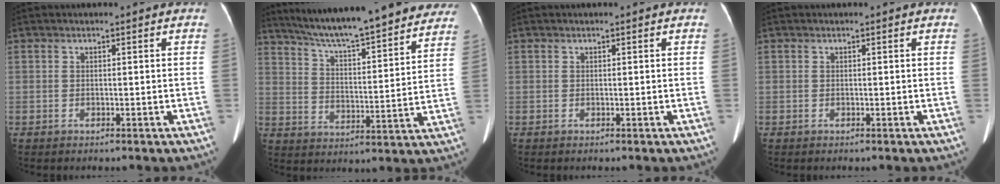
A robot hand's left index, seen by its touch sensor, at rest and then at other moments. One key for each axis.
{"total": 24.7, "fx": 21.8, "fy": 2.9, "fz": 11.2, "tx": -0.181, "ty": -0.012, "tz": 0.296}
{"total": 0.0}
{"total": 0.0}